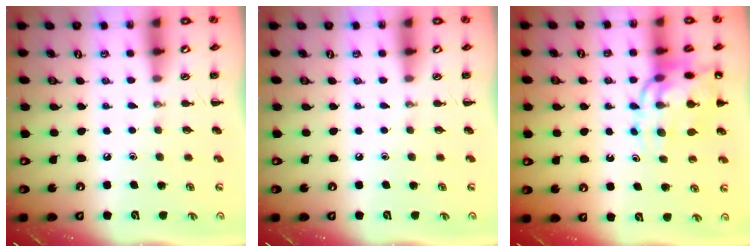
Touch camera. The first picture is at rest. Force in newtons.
{"total": 0.0}
{"total": 14.5, "press": 14.1, "slide": 3.4}